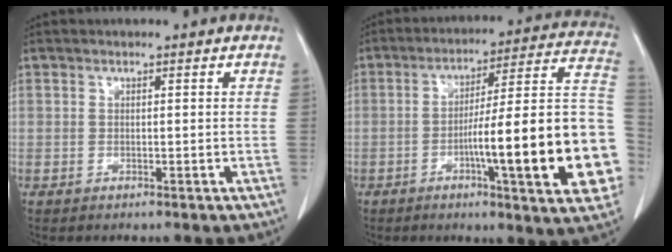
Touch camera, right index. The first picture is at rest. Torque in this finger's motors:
{"motor_torque": [1.43, -0.71, 1.05, 0.16]}